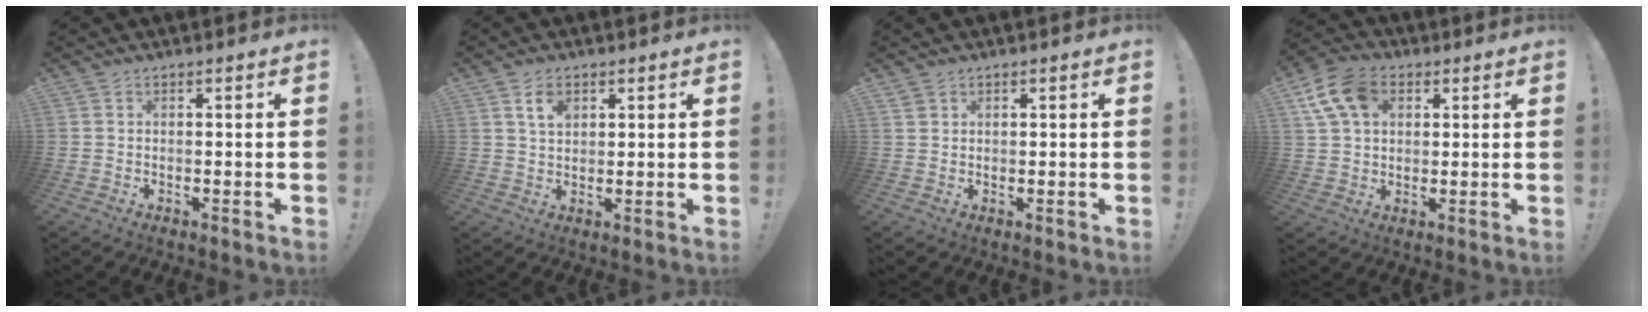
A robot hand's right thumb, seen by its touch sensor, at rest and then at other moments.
{"total": 4.9, "force": [2.2, 3.0, 3.1], "torque": [-0.046, -0.004, 0.038]}
{"total": 1.6, "force": [1.2, 0.9, 0.5], "torque": [-0.003, -0.004, 0.022]}
{"total": 12.7, "force": [4.8, 8.8, 7.7], "torque": [-0.142, -0.009, 0.094]}